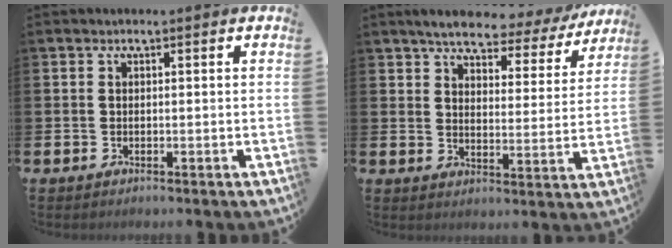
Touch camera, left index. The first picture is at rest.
{"total": 5.3, "force": [4.9, 1.1, 1.6], "torque": [-0.047, -0.032, 0.080]}